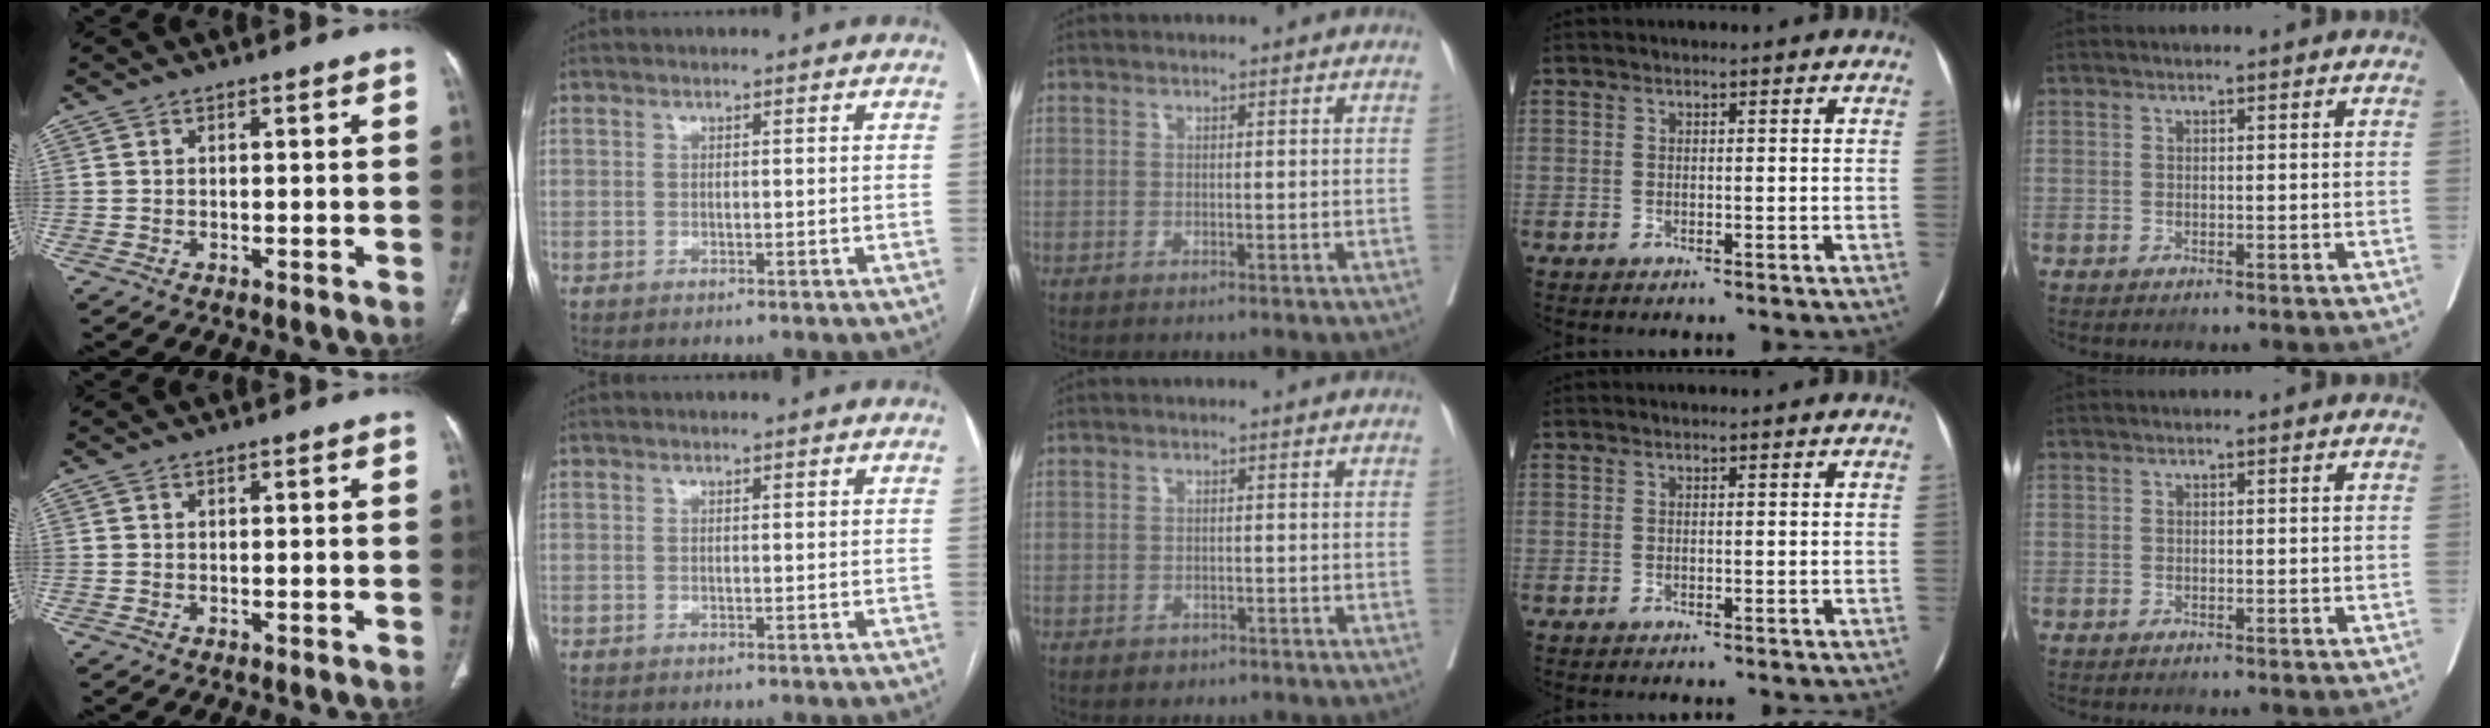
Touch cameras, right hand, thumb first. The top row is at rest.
{"middle": {"total": 1.4, "force": [-1.0, 1.0, 0.4], "torque": [-0.006, 0.002, -0.010]}}